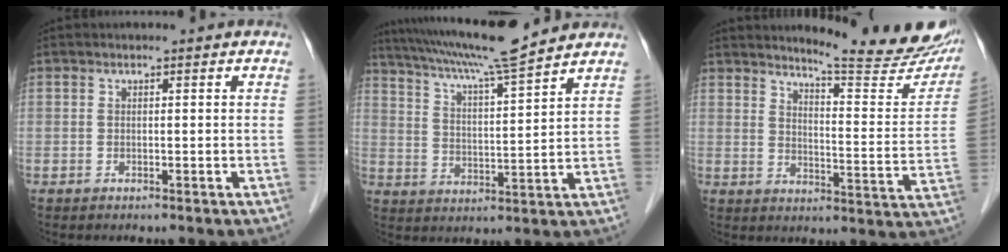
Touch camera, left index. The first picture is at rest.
{"total": 13.4, "force": [11.9, -1.1, 6.1], "torque": [-0.118, 0.014, 0.195]}
{"total": 18.7, "force": [17.0, 1.5, 7.8], "torque": [-0.099, -0.085, 0.202]}